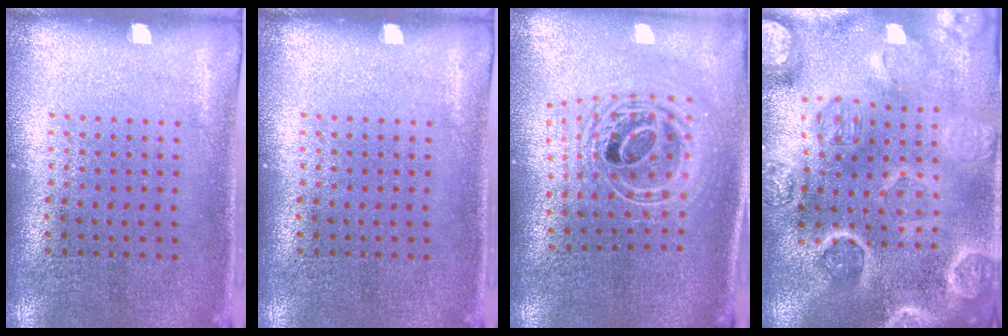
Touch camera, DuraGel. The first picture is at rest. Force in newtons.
{"total": 0.0}
{"total": 2.4, "press": 1.8, "slide": 1.6}
{"total": 5.0, "press": 4.4, "slide": 2.4}